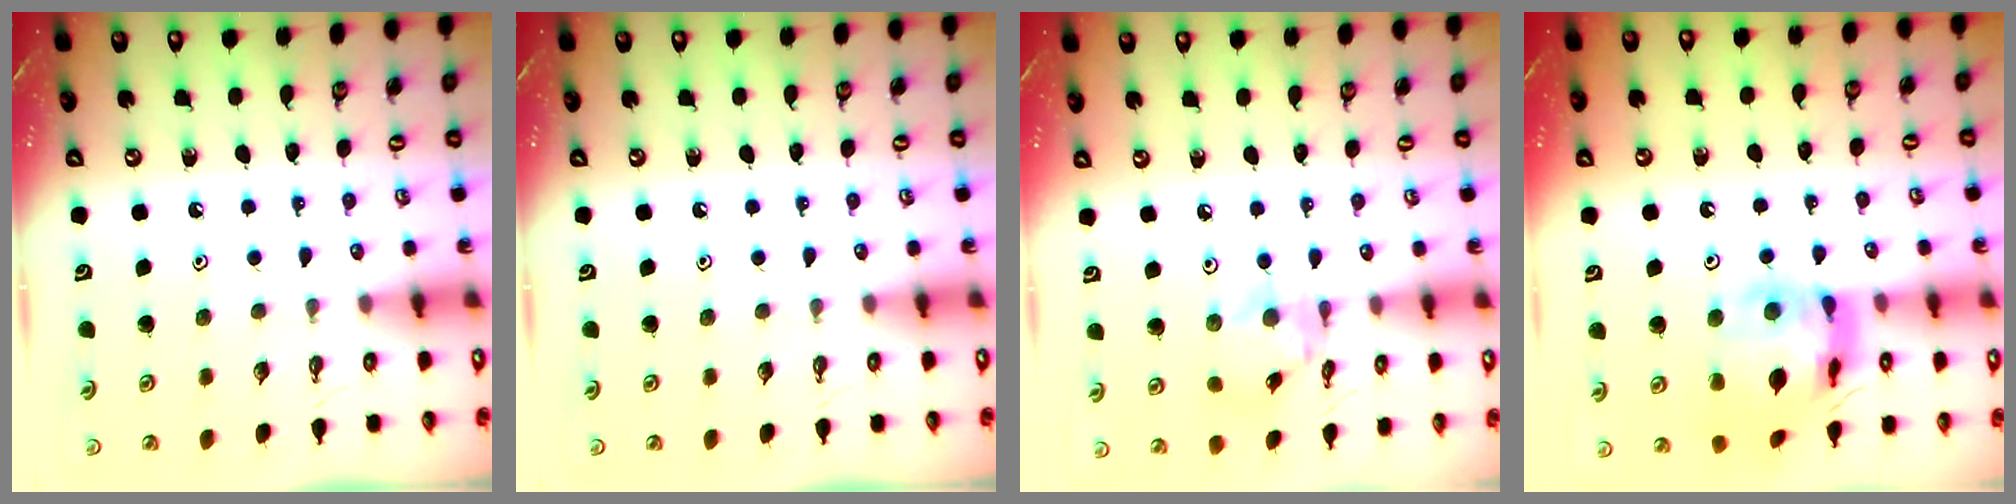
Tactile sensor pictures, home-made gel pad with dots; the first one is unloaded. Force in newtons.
{"total": 0.0}
{"total": 5.1, "press": 5.1, "slide": 0.2}
{"total": 14.0, "press": 14.0, "slide": 1.3}